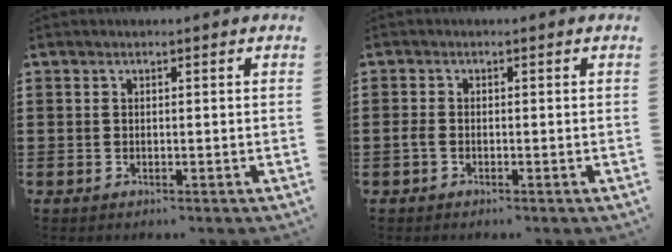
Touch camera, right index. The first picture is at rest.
{"total": 1.1, "force": [-0.6, 0.6, 0.7], "torque": [-0.024, -0.003, -0.013]}